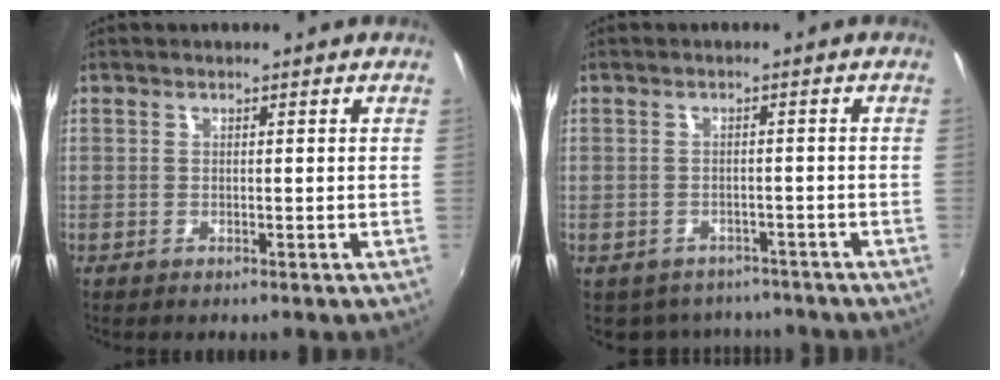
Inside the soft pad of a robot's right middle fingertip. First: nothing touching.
{"total": 8.5, "force": [-6.1, 5.3, 2.5], "torque": [-0.070, -0.008, -0.079]}